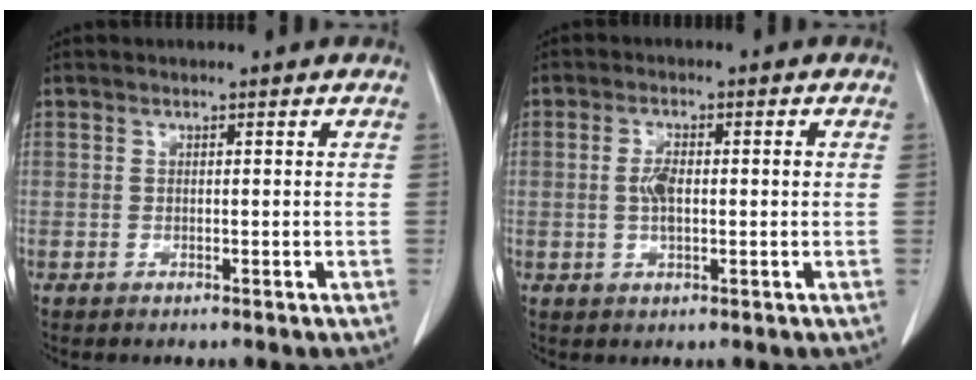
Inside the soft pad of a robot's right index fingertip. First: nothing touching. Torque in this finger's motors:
{"motor_torque": [-0.02, 0.11, 0.11, 0.05]}